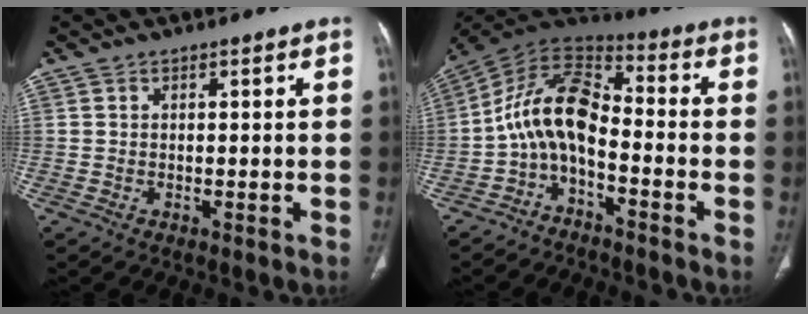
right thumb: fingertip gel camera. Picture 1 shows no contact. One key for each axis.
{"total": 11.1, "fx": -3.7, "fy": 5.8, "fz": 8.7, "tx": -0.157, "ty": 0.081, "tz": -0.082}